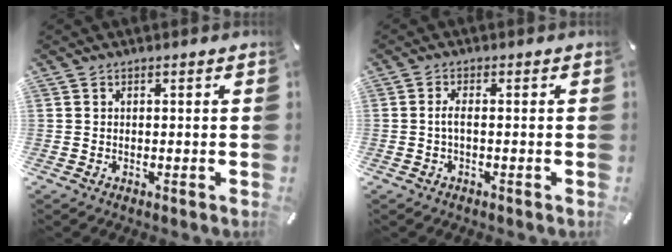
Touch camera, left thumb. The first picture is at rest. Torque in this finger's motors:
{"motor_torque": [0.01, 0.18, 0.13, 0.06, -0.03]}